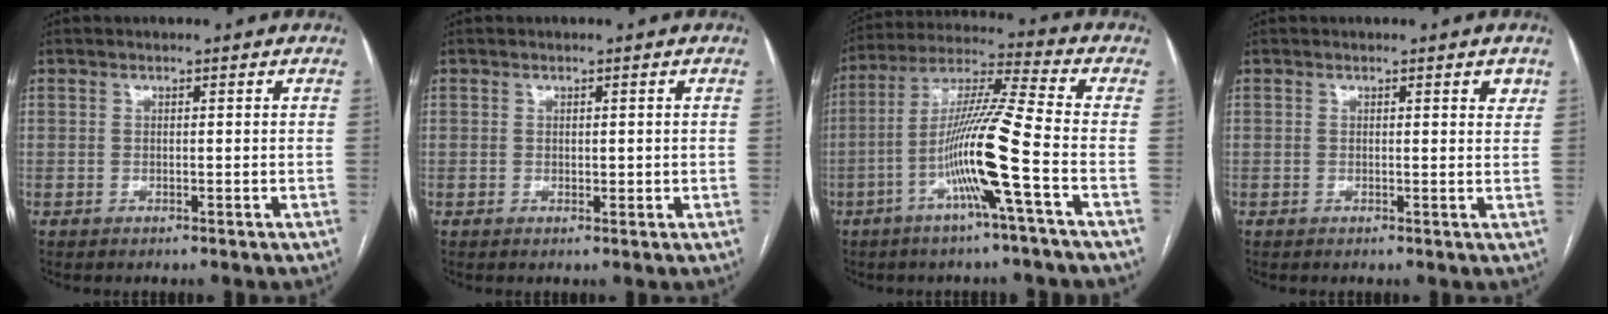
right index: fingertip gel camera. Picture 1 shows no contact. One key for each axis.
{"total": 1.3, "fx": 0.2, "fy": 0.9, "fz": 0.8, "tx": -0.010, "ty": 0.000, "tz": 0.005}
{"total": 13.2, "fx": -4.4, "fy": -1.2, "fz": 12.3, "tx": -0.235, "ty": 0.004, "tz": -0.089}
{"total": 1.9, "fx": 1.2, "fy": 0.5, "fz": 1.4, "tx": -0.014, "ty": -0.004, "tz": 0.012}